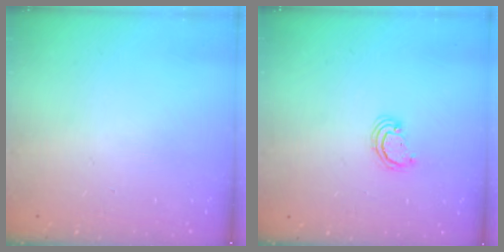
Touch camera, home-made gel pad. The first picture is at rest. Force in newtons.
{"total": 2.6, "press": 2.5, "slide": 0.3}